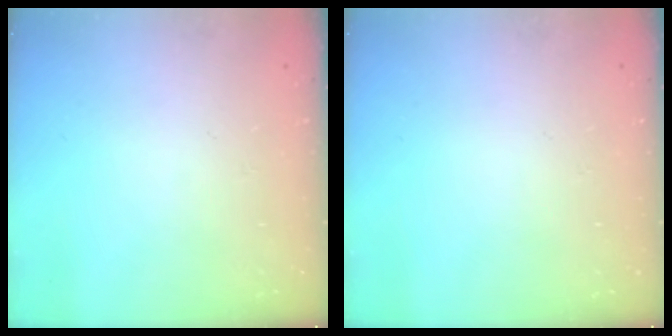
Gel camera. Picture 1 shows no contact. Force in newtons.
{"total": 0.0}